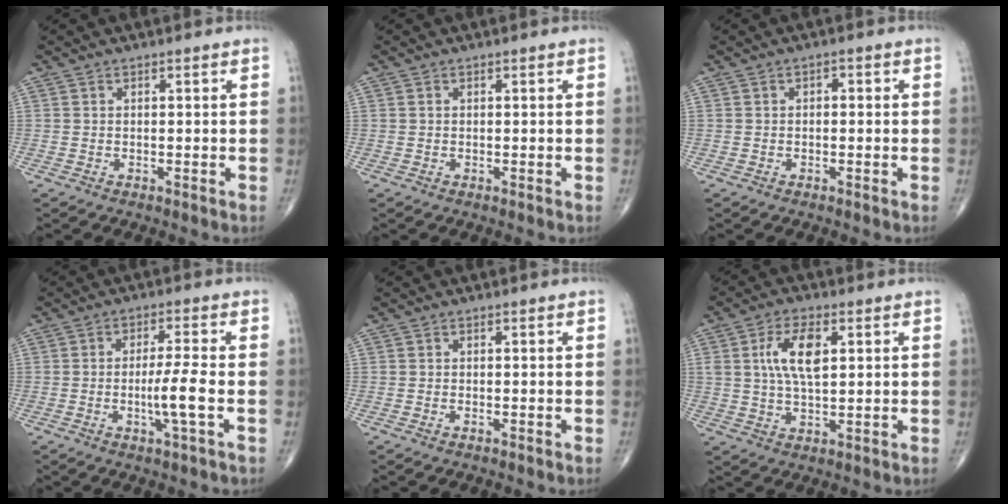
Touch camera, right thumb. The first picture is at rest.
{"total": 0.0}
{"total": 1.3, "force": [0.1, 0.8, 1.0], "torque": [-0.004, 0.004, -0.005]}
{"total": 6.1, "force": [-1.5, -0.1, 5.9], "torque": [-0.118, 0.002, -0.028]}
{"total": 0.0}
{"total": 8.6, "force": [2.2, 3.9, 7.4], "torque": [-0.138, -0.002, 0.041]}